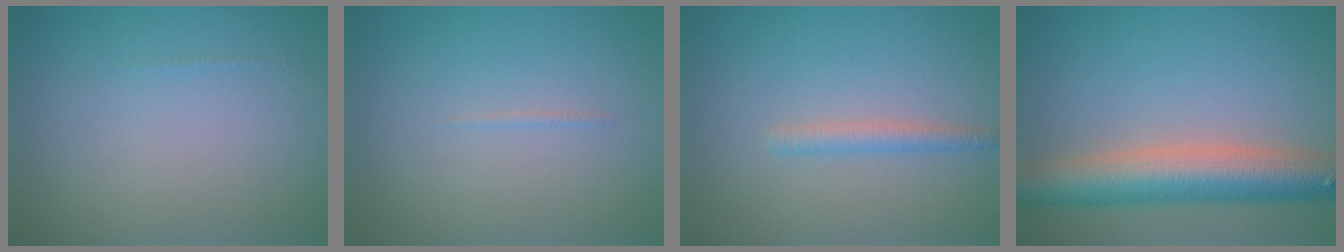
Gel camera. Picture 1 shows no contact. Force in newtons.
{"total": 0.7, "press": 0.7, "slide": 0.2}
{"total": 1.6, "press": 1.6, "slide": 0.1}
{"total": 7.9, "press": 7.9, "slide": 0.5}